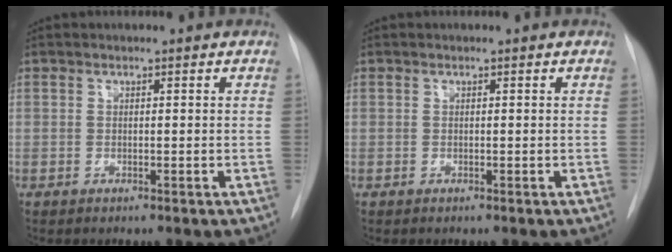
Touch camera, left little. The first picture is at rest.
{"total": 0.0}